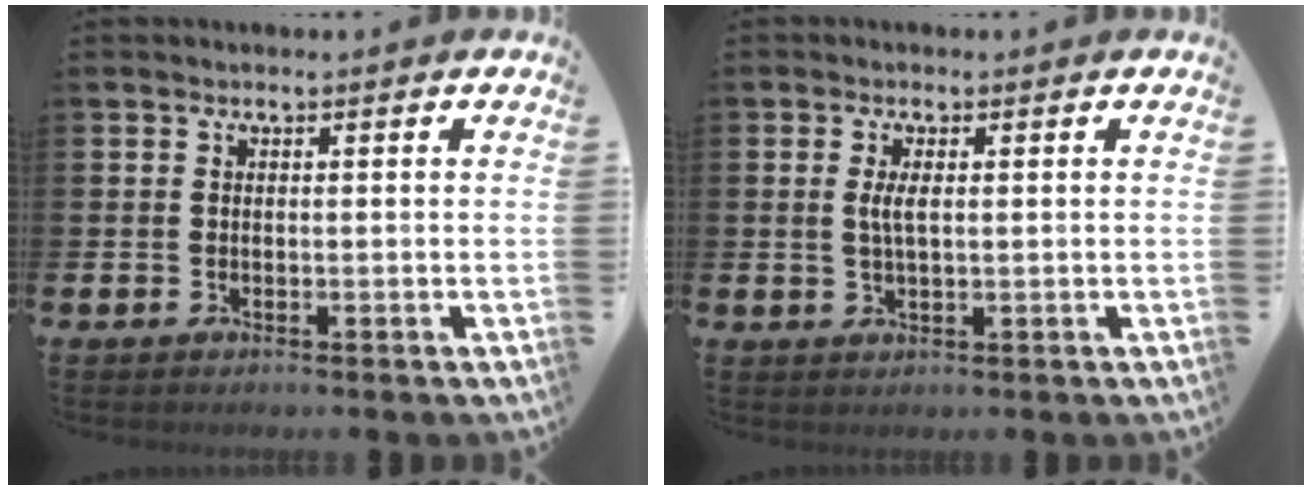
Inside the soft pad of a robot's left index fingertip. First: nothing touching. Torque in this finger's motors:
{"motor_torque": [0.57, -0.23, 0.05, 0.06]}